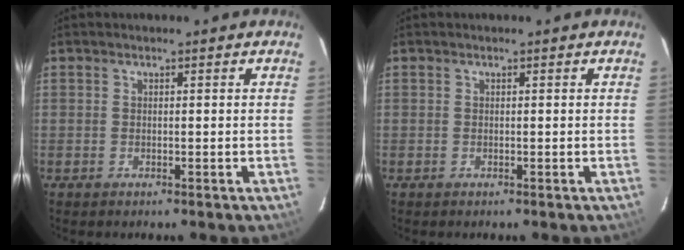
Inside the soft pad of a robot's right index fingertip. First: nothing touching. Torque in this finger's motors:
{"motor_torque": [0.17, 0.16, 0.03, 0.01]}